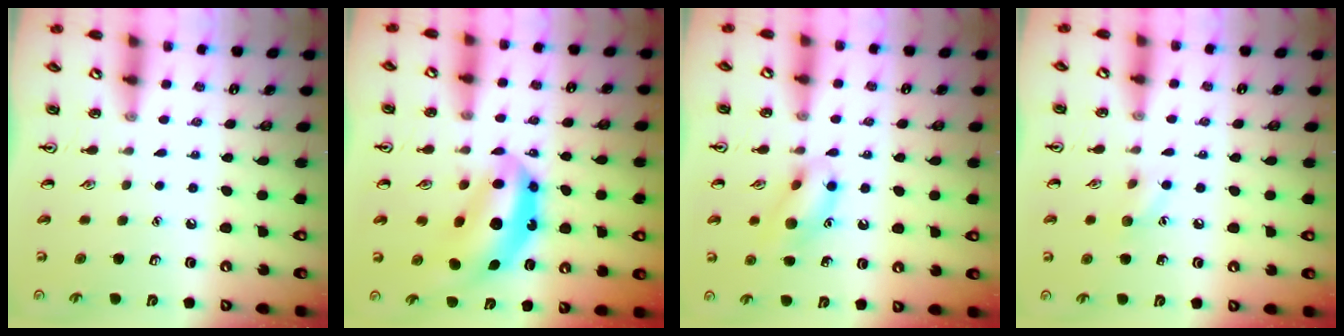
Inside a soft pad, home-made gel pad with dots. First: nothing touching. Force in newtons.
{"total": 10.9, "press": 10.4, "slide": 3.2}
{"total": 11.8, "press": 11.7, "slide": 0.8}
{"total": 6.1, "press": 5.8, "slide": 1.8}